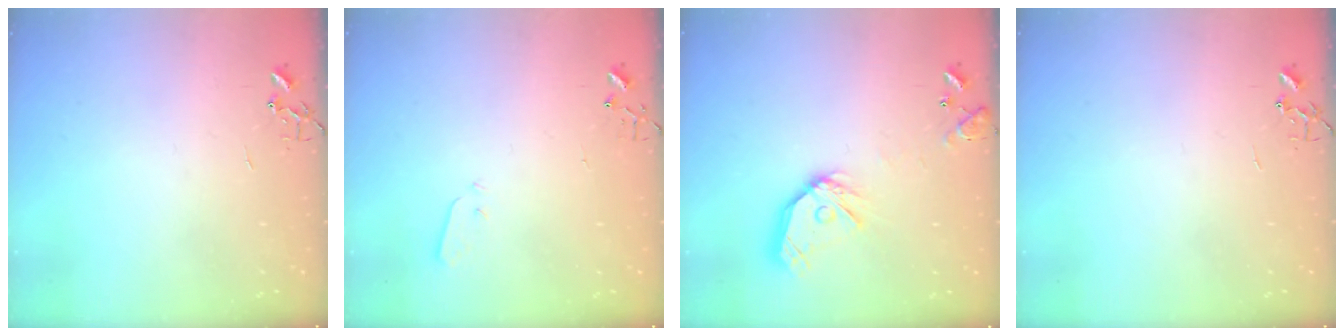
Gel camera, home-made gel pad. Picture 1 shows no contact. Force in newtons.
{"total": 3.3, "press": 3.2, "slide": 0.7}
{"total": 15.3, "press": 15.1, "slide": 2.1}
{"total": 0.0}